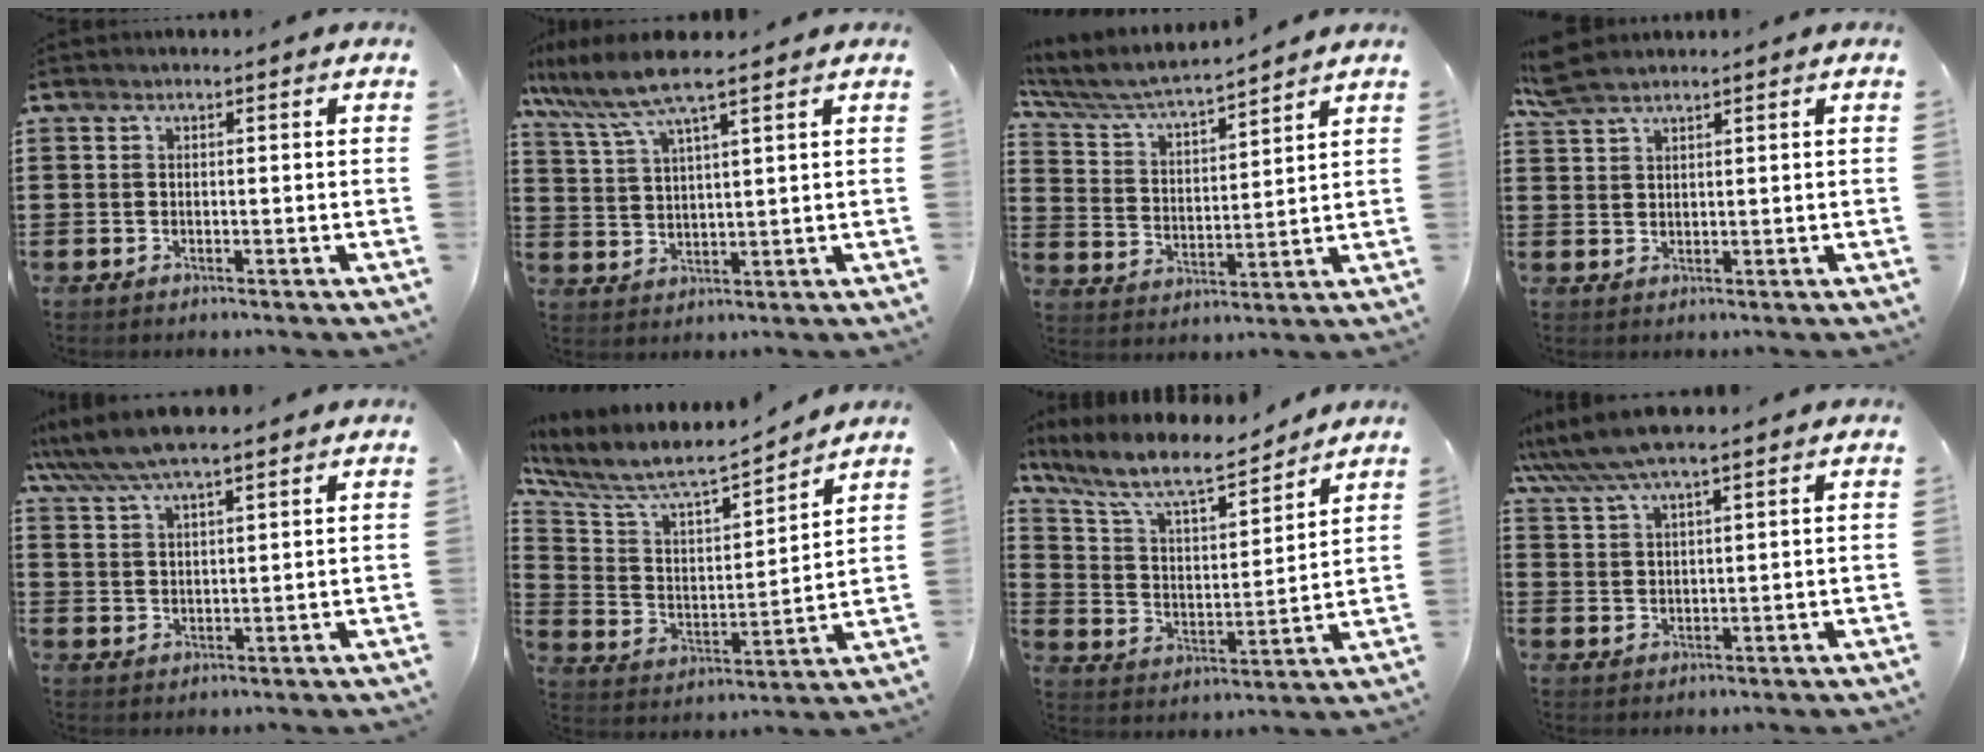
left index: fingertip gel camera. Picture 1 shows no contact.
{"total": 7.4, "force": [5.7, 0.4, 4.7], "torque": [-0.109, -0.017, 0.099]}
{"total": 5.6, "force": [5.2, 0.2, 2.0], "torque": [-0.064, -0.038, 0.084]}
{"total": 3.7, "force": [3.1, 0.8, 1.9], "torque": [-0.046, -0.001, 0.059]}
{"total": 6.4, "force": [5.5, 1.1, 3.1], "torque": [-0.075, -0.014, 0.098]}
{"total": 7.4, "force": [6.4, 1.6, 3.4], "torque": [-0.098, -0.052, 0.103]}
{"total": 9.3, "force": [7.8, 1.7, 4.8], "torque": [-0.125, -0.042, 0.132]}
{"total": 6.5, "force": [5.4, 0.8, 3.5], "torque": [-0.081, -0.012, 0.098]}